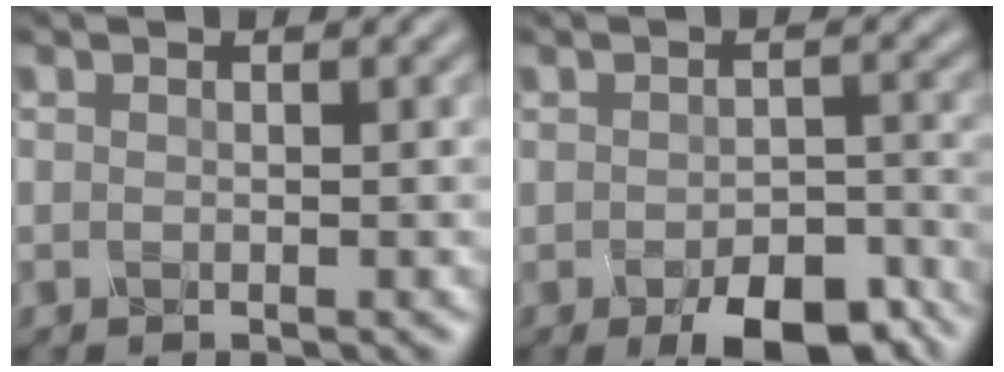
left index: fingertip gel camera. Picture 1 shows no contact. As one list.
[{"total": 6.0, "force": [-3.7, 2.8, 3.8], "torque": [-0.050, -0.012, -0.046]}]